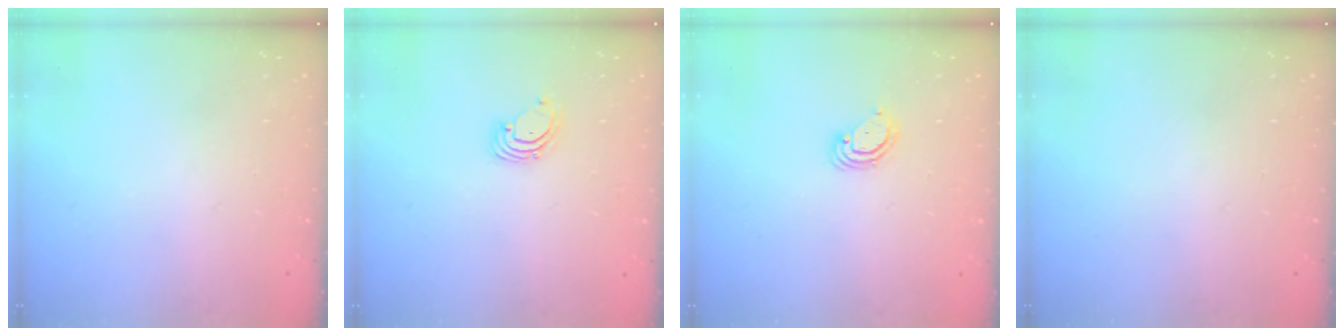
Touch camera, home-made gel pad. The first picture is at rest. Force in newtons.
{"total": 1.6, "press": 1.6, "slide": 0.1}
{"total": 3.8, "press": 3.8, "slide": 0.3}
{"total": 0.0}